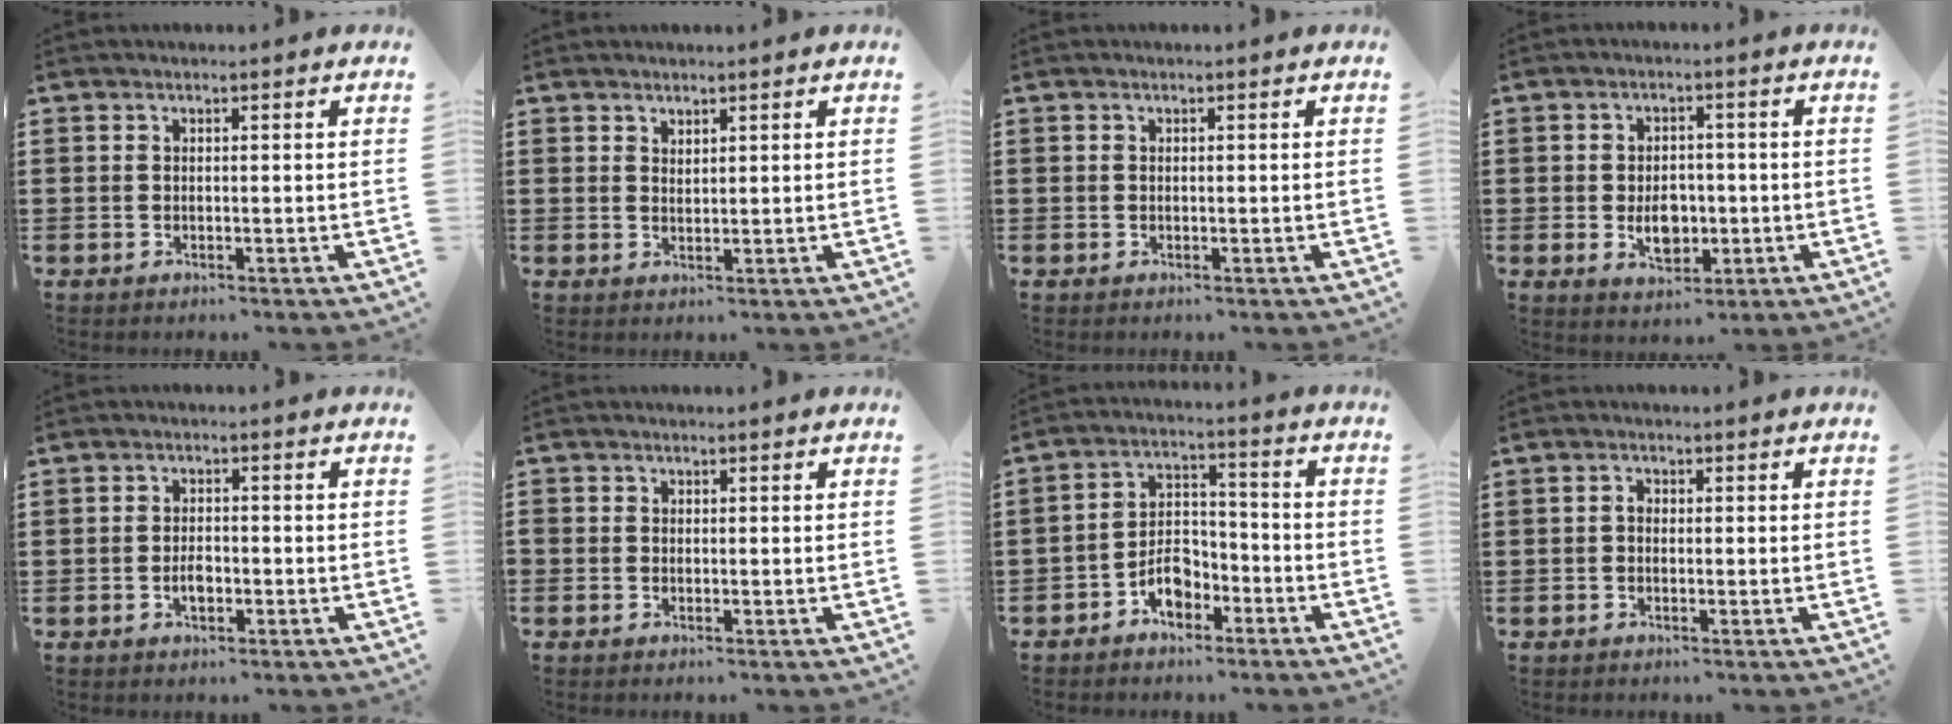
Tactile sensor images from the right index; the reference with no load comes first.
{"total": 1.3, "force": [1.2, 0.4, 0.0], "torque": [-0.002, 0.002, 0.024]}
{"total": 0.0}
{"total": 5.1, "force": [-0.9, 3.6, 3.6], "torque": [-0.047, -0.004, -0.020]}
{"total": 2.4, "force": [-0.8, 1.2, 1.8], "torque": [-0.037, 0.000, -0.014]}
{"total": 0.7, "force": [-0.3, 0.6, 0.2], "torque": [-0.004, 0.001, -0.006]}
{"total": 5.9, "force": [-3.6, 3.5, 3.0], "torque": [-0.059, 0.015, -0.068]}
{"total": 1.2, "force": [-0.4, 0.7, 0.9], "torque": [-0.019, 0.000, -0.007]}